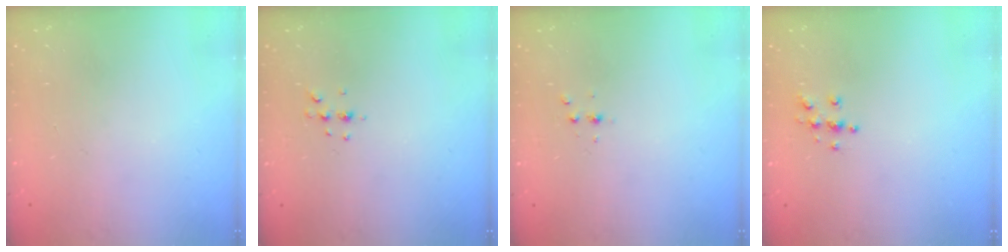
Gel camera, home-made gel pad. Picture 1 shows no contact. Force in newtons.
{"total": 4.4, "press": 4.0, "slide": 1.8}
{"total": 2.3, "press": 2.3, "slide": 0.3}
{"total": 4.4, "press": 4.4, "slide": 0.3}